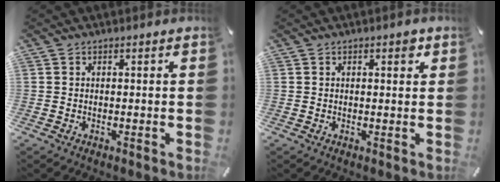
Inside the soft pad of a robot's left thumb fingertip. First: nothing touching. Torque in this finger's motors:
{"motor_torque": [0.11, -0.27, -0.01, 0.16, -0.04]}